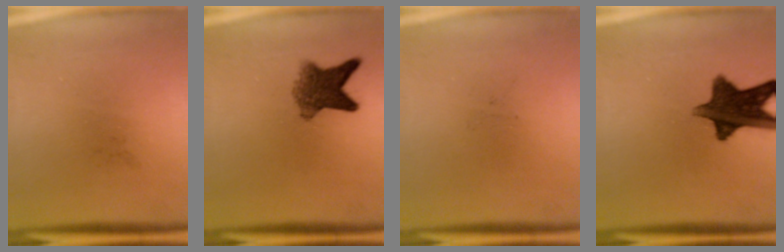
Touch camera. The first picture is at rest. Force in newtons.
{"total": 6.4}
{"total": 0.0}
{"total": 12.3}